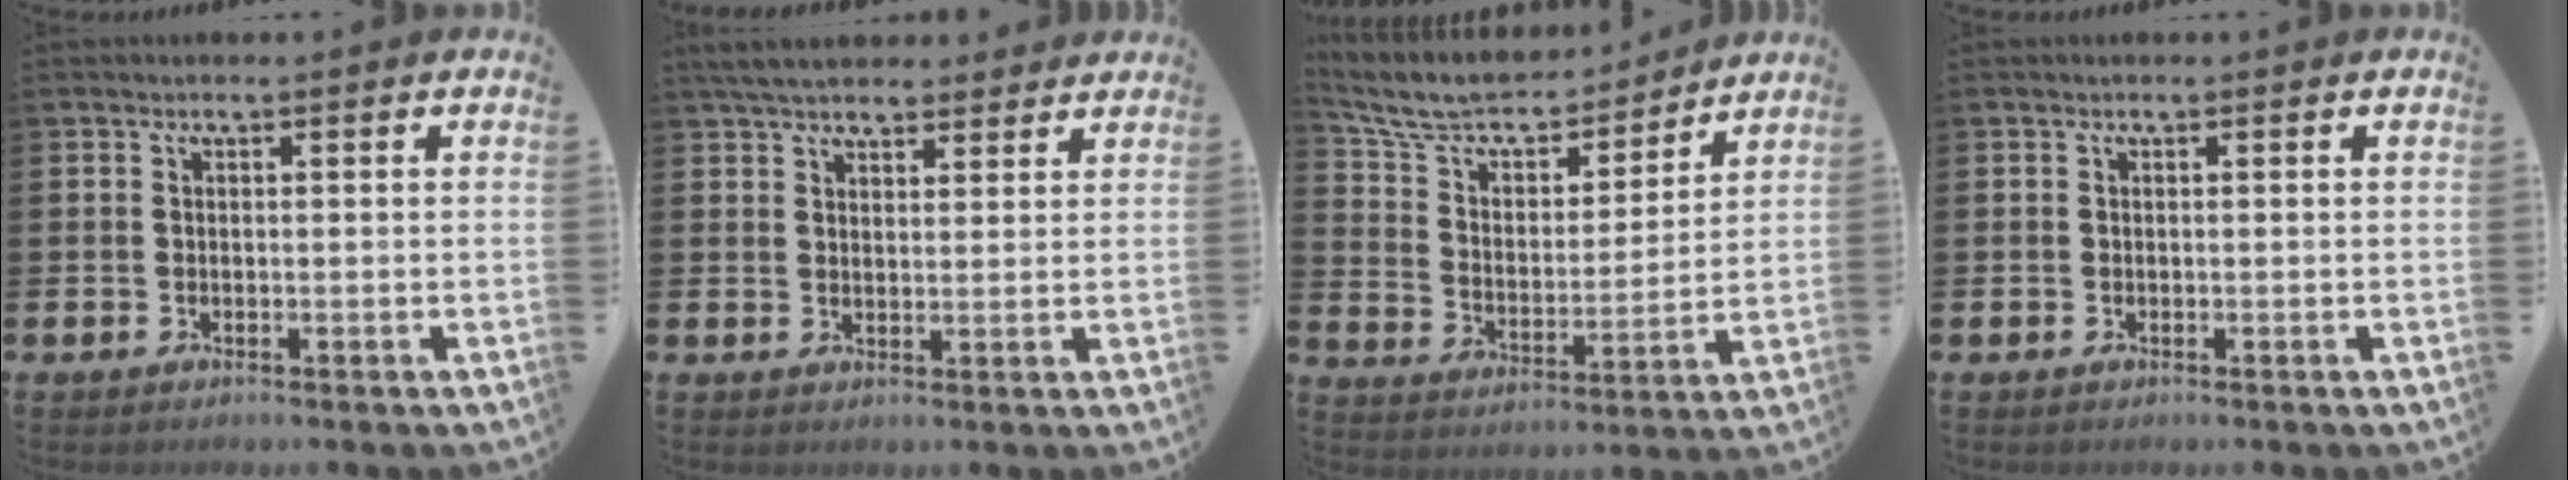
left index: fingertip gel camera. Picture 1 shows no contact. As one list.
[{"total": 5.0, "force": [4.6, 1.4, 1.2], "torque": [-0.035, -0.012, 0.086]}, {"total": 8.8, "force": [8.0, 2.7, 2.4], "torque": [-0.095, -0.053, 0.141]}, {"total": 0.0}]